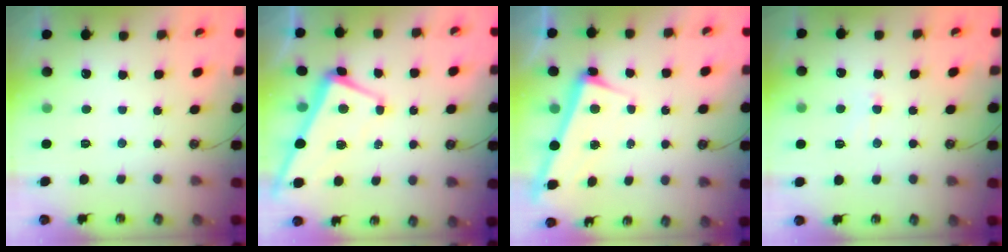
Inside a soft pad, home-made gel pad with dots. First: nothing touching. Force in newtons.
{"total": 2.2, "press": 2.1, "slide": 0.6}
{"total": 2.6, "press": 2.5, "slide": 0.7}
{"total": 1.1, "press": 0.8, "slide": 0.8}